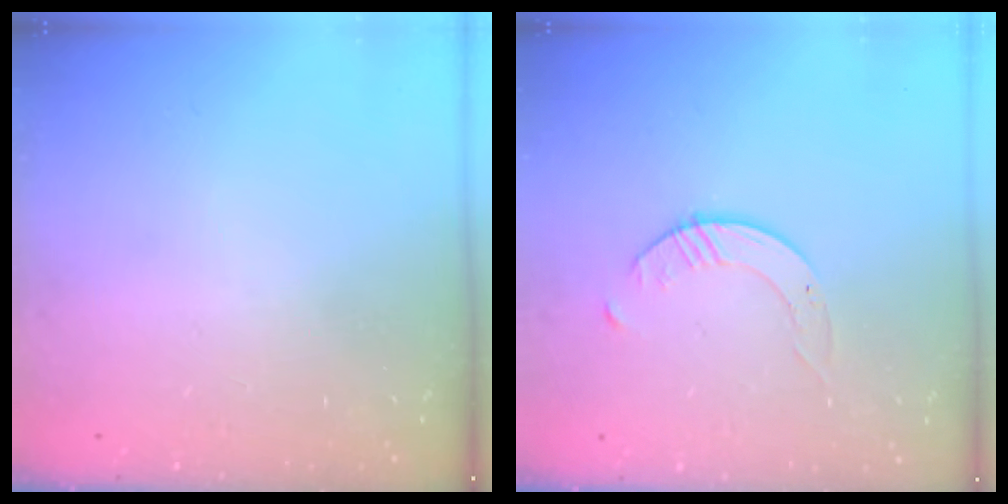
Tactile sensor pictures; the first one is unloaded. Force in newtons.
{"total": 2.6, "press": 2.6, "slide": 0.3}